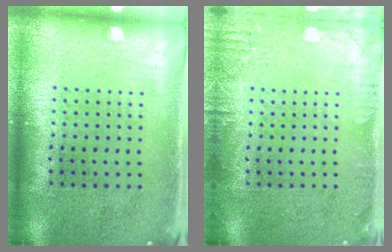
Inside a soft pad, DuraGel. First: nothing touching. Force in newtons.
{"total": 2.2, "press": 2.2, "slide": 0.3}